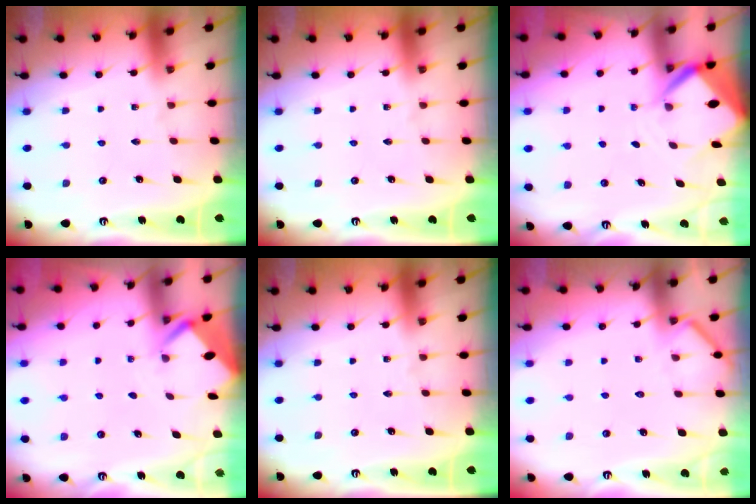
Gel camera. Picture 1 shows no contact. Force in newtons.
{"total": 0.0}
{"total": 5.3, "press": 5.3, "slide": 0.5}
{"total": 2.5, "press": 2.5, "slide": 0.2}
{"total": 0.0}
{"total": 3.6, "press": 3.6, "slide": 0.3}